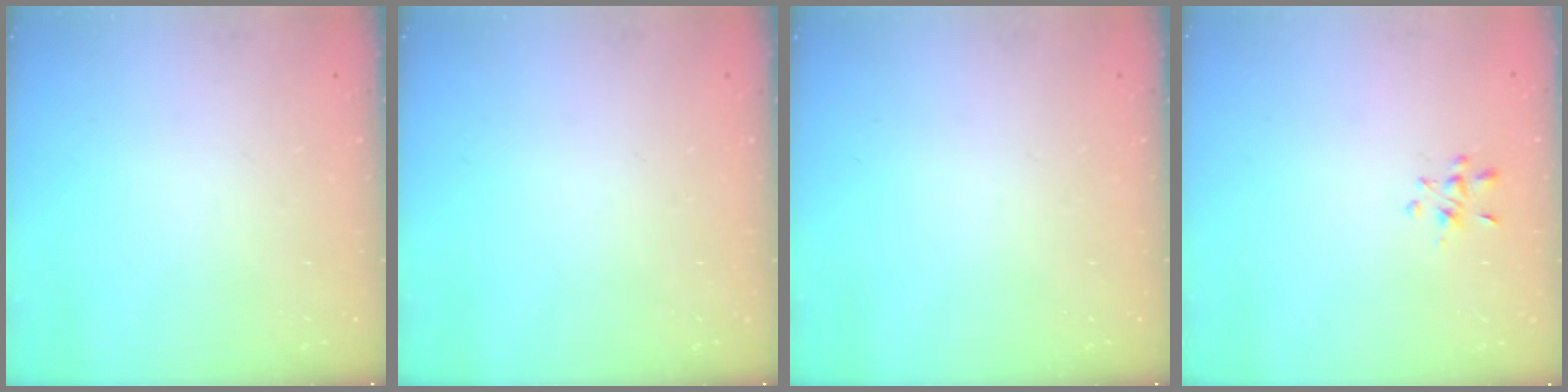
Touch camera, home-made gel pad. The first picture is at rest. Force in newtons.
{"total": 0.0}
{"total": 0.0}
{"total": 2.6, "press": 2.5, "slide": 0.7}